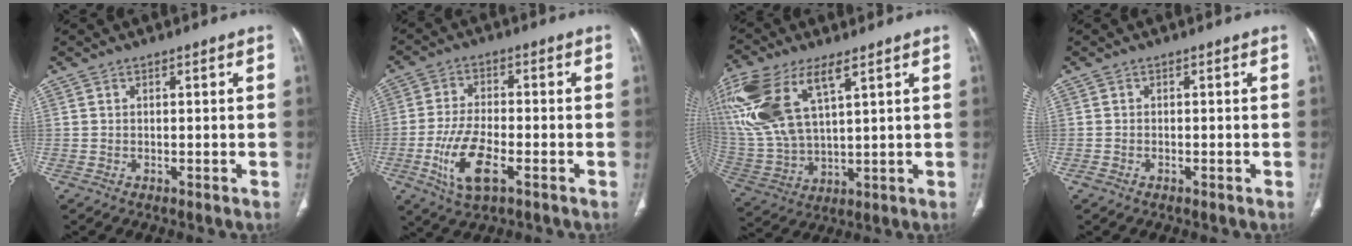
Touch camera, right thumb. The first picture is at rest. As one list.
[{"total": 10.1, "force": [-3.9, 4.0, 8.4], "torque": [-0.178, 0.005, -0.072]}, {"total": 19.5, "force": [9.1, 8.6, 15.0], "torque": [-0.346, -0.016, 0.188]}, {"total": 0.8, "force": [-0.6, 0.4, 0.3], "torque": [-0.013, 0.005, -0.011]}]